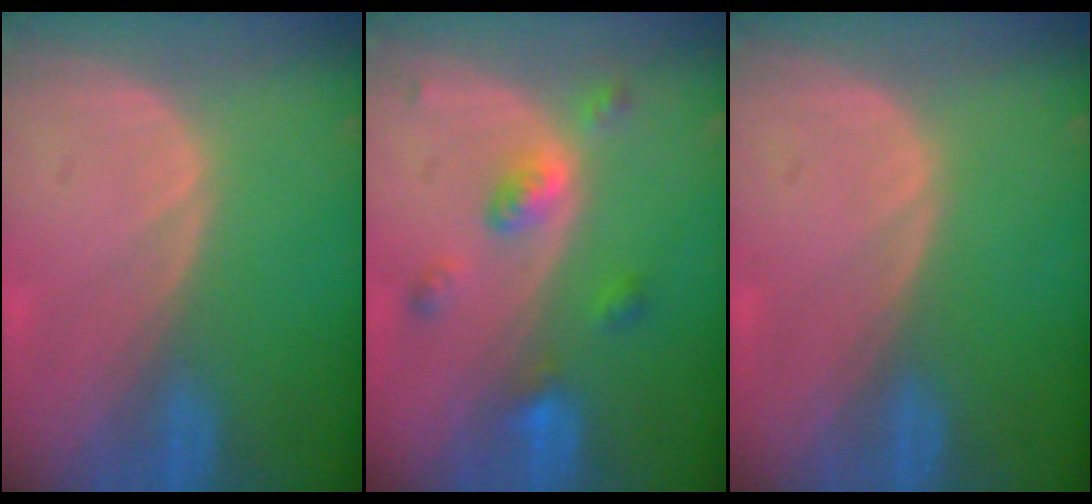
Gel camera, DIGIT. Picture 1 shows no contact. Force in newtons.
{"total": 5.2, "press": 4.5, "slide": 2.5}
{"total": 0.0}